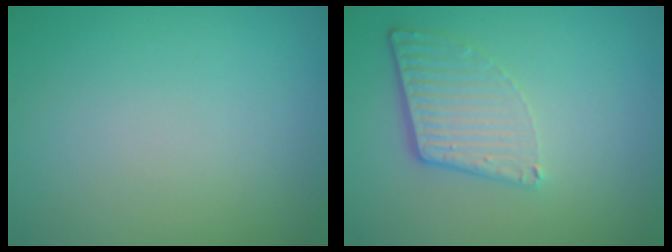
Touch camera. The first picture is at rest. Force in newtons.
{"total": 4.1, "press": 2.9, "slide": 2.8}